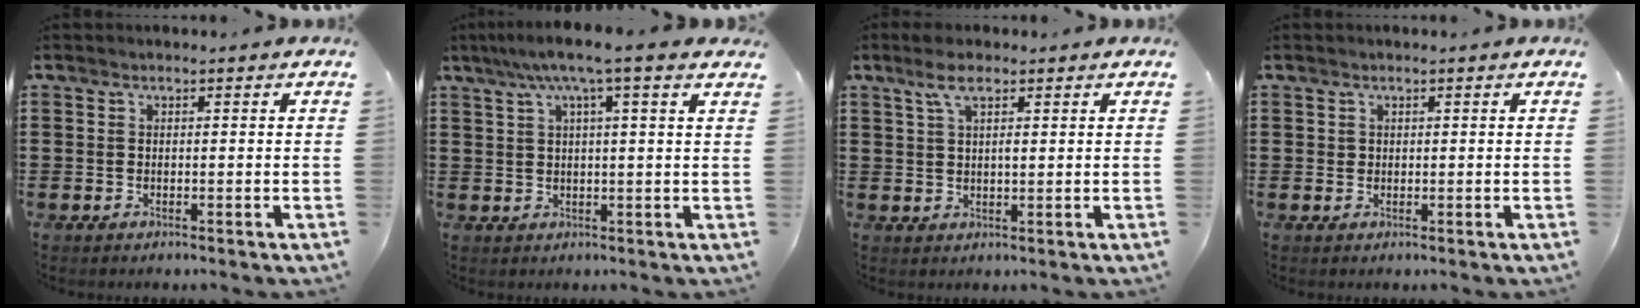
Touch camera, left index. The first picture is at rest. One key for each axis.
{"total": 5.5, "fx": 3.4, "fy": -0.1, "fz": 4.4, "tx": -0.095, "ty": 0.000, "tz": 0.055}
{"total": 4.3, "fx": 2.3, "fy": 1.7, "fz": 3.2, "tx": -0.059, "ty": 0.005, "tz": 0.038}
{"total": 0.8, "fx": 0.4, "fy": 0.6, "fz": 0.2, "tx": -0.004, "ty": 0.004, "tz": 0.009}